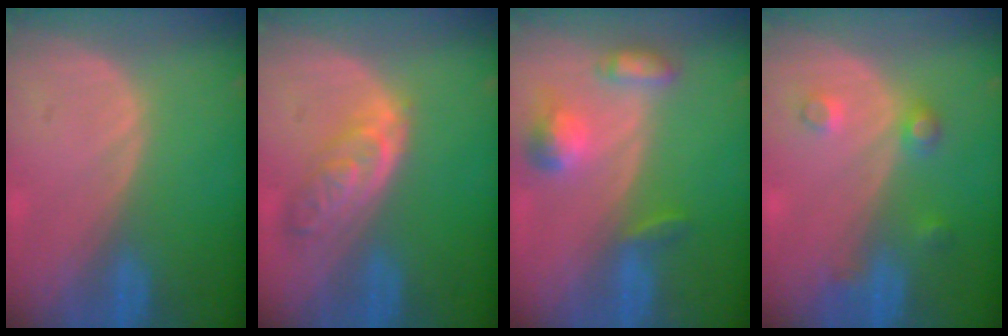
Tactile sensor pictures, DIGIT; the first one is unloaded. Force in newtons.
{"total": 5.2, "press": 5.2, "slide": 0.4}
{"total": 5.7, "press": 5.4, "slide": 2.0}
{"total": 3.4, "press": 3.2, "slide": 0.9}